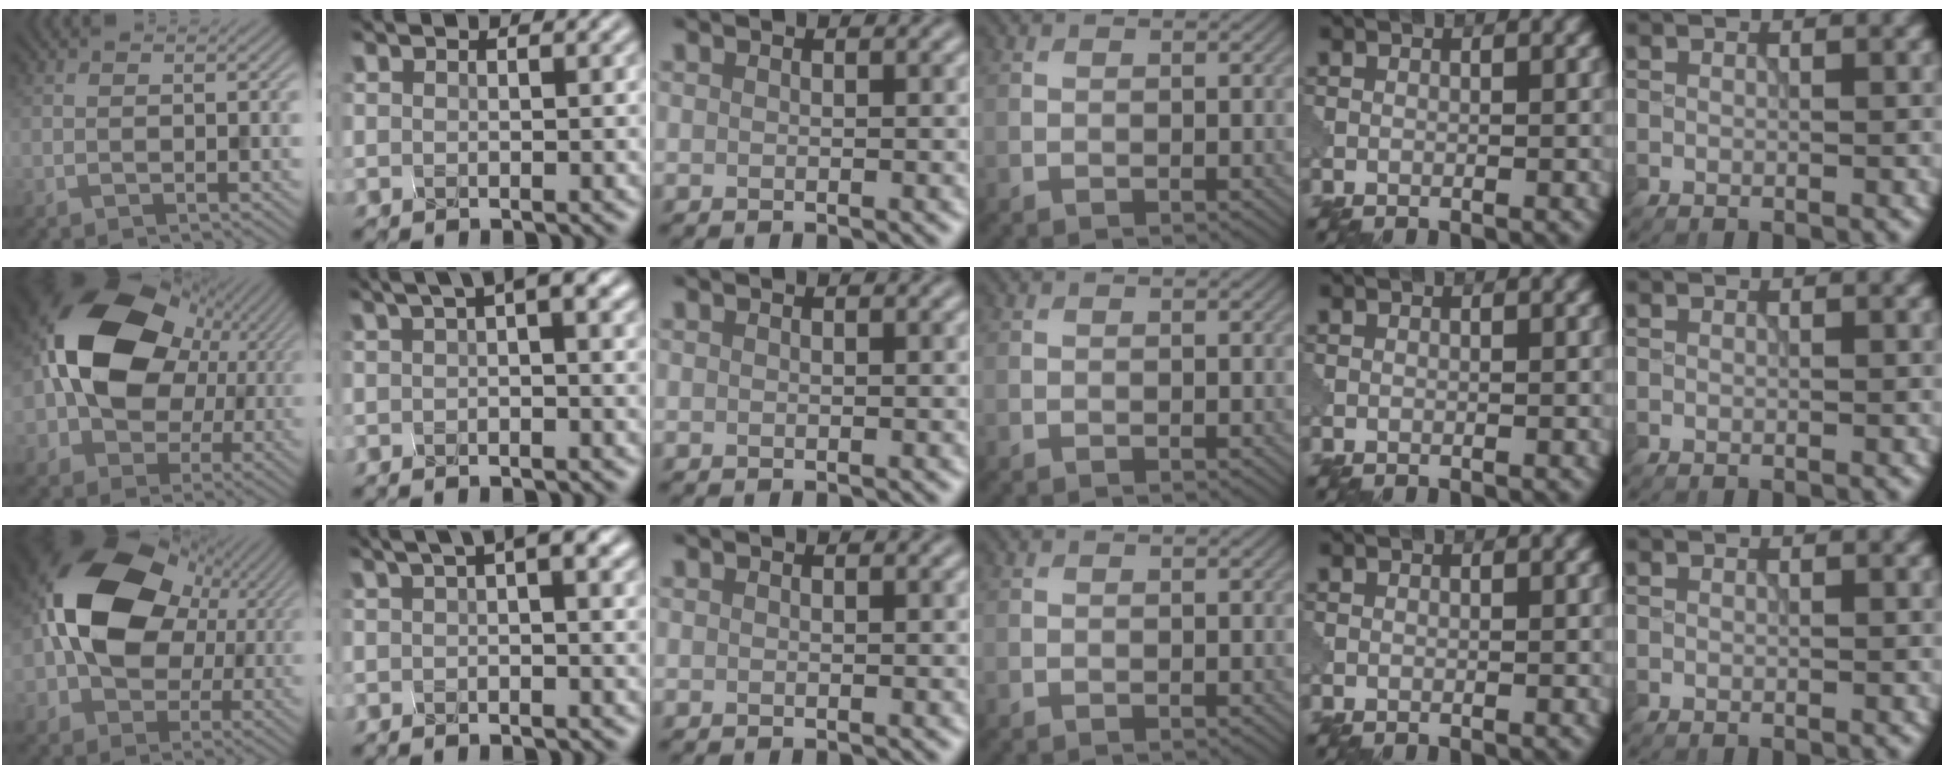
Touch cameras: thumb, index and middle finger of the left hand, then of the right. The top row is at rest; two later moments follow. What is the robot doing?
{"motion": "squeeze", "object": "foam earplug"}